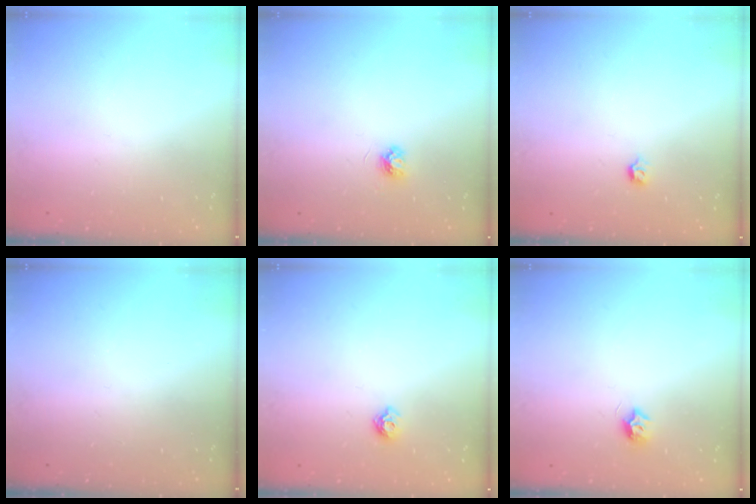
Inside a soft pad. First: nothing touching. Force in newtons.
{"total": 3.9, "press": 3.9, "slide": 0.5}
{"total": 2.8, "press": 2.7, "slide": 0.8}
{"total": 0.0}
{"total": 5.6, "press": 5.6, "slide": 0.9}
{"total": 6.6, "press": 6.5, "slide": 0.6}